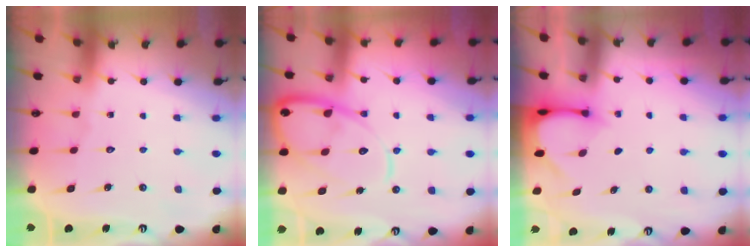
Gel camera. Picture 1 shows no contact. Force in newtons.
{"total": 14.8, "press": 14.7, "slide": 1.5}
{"total": 3.3, "press": 3.3, "slide": 0.3}